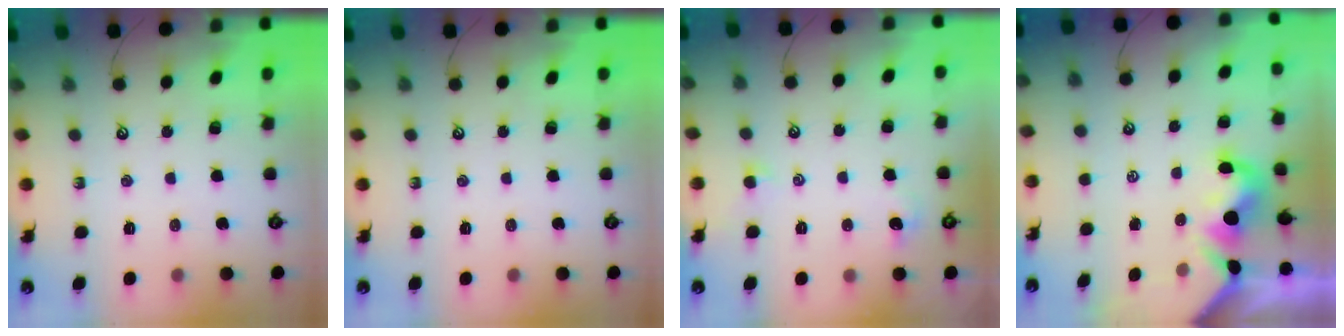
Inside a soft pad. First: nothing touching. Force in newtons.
{"total": 0.0}
{"total": 0.7, "press": 0.1, "slide": 0.7}
{"total": 2.3, "press": 2.2, "slide": 0.8}